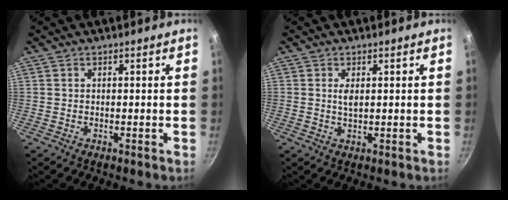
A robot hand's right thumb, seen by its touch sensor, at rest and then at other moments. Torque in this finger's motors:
{"motor_torque": [0.27, 0.03, 0.44, 0.05, 0.00]}